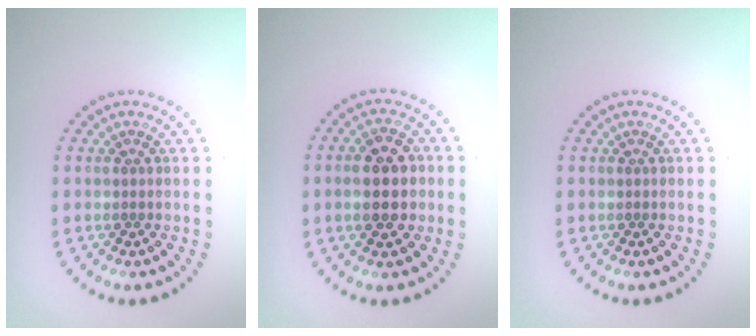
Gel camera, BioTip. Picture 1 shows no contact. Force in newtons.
{"total": 4.9, "press": 4.9, "slide": 0.3}
{"total": 0.0}